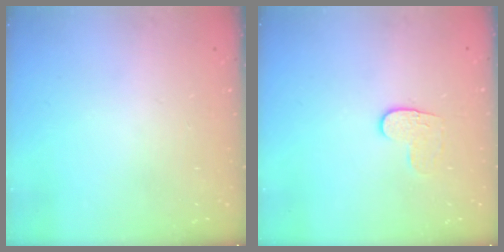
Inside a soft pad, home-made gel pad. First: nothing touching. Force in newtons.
{"total": 5.8, "press": 5.8, "slide": 0.6}